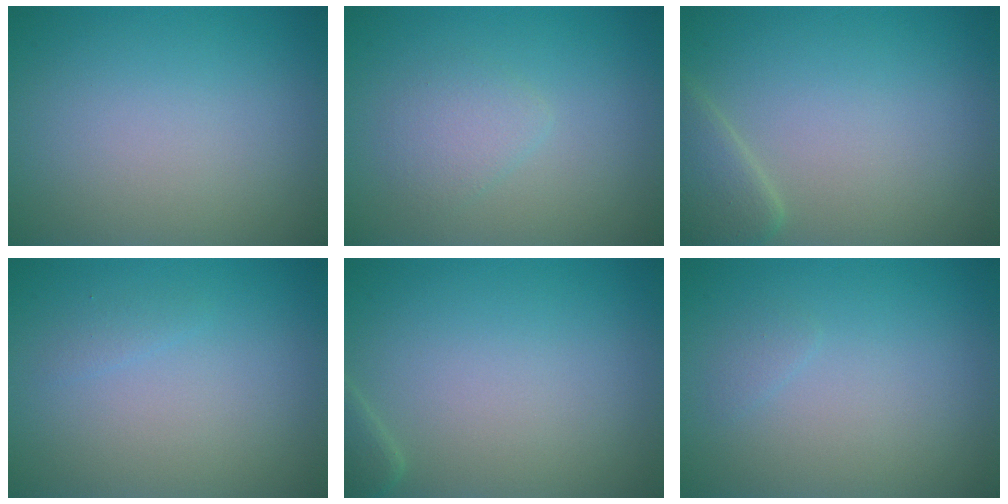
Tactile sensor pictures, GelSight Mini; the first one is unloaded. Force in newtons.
{"total": 1.8, "press": 1.8, "slide": 0.1}
{"total": 2.6, "press": 2.6, "slide": 0.2}
{"total": 0.6, "press": 0.6, "slide": 0.0}
{"total": 1.2, "press": 1.2, "slide": 0.1}
{"total": 0.6, "press": 0.6, "slide": 0.1}